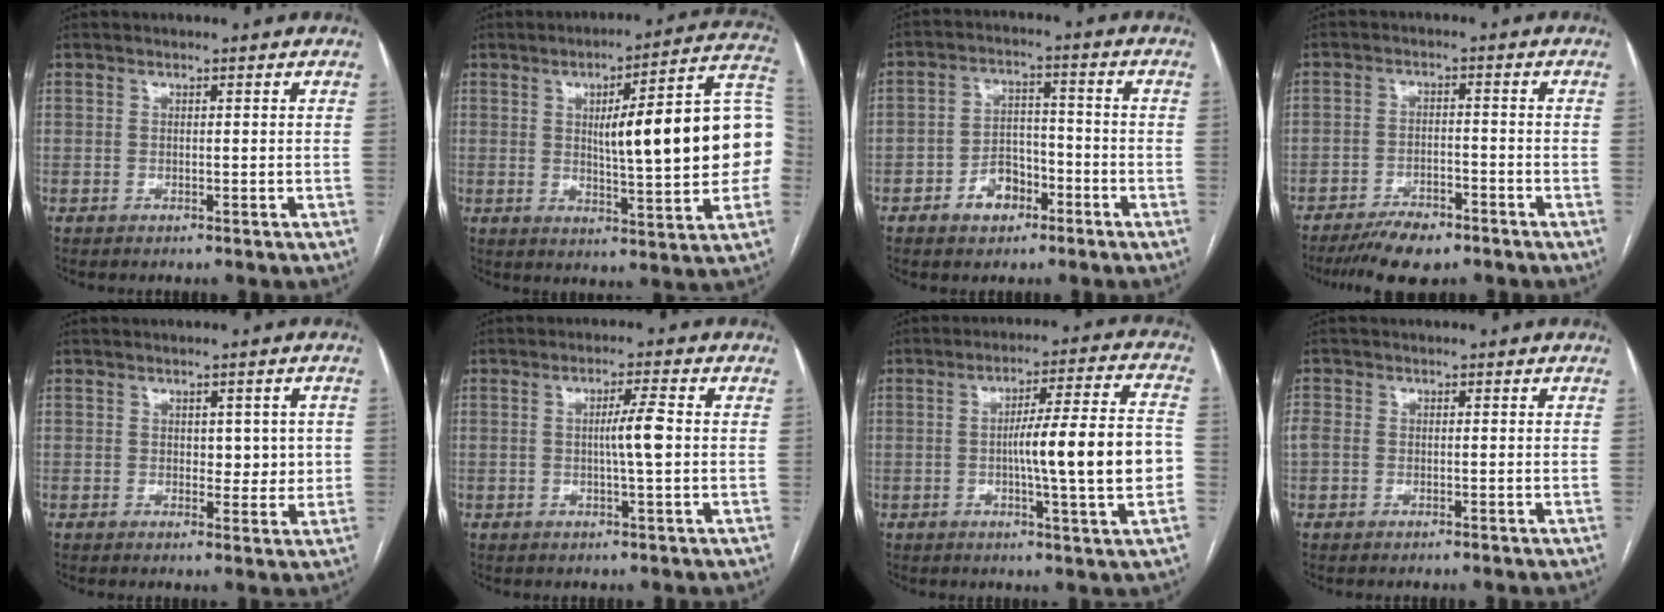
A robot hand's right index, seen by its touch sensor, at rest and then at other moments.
{"total": 20.2, "force": [1.3, 3.0, 20.0], "torque": [-0.225, 0.039, 0.022]}
{"total": 6.1, "force": [-3.2, 4.0, 3.3], "torque": [-0.060, 0.019, -0.052]}
{"total": 7.5, "force": [-5.9, 2.4, 4.0], "torque": [-0.064, -0.010, -0.101]}
{"total": 4.0, "force": [0.5, 2.2, 3.2], "torque": [-0.036, 0.003, 0.010]}
{"total": 4.4, "force": [0.0, -0.2, 4.4], "torque": [-0.077, 0.000, -0.001]}
{"total": 14.0, "force": [-1.7, 0.1, 13.9], "torque": [-0.213, 0.012, -0.029]}
{"total": 2.1, "force": [-0.2, 1.7, 1.2], "torque": [-0.043, 0.015, -0.001]}